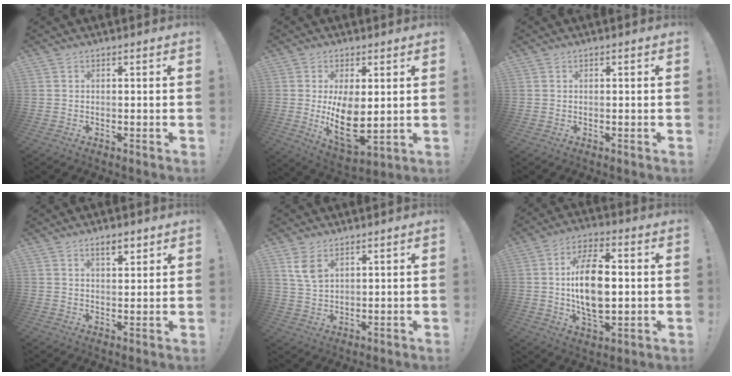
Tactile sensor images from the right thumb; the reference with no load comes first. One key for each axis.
{"total": 12.9, "fx": 0.8, "fy": 6.7, "fz": 11.0, "tx": -0.182, "ty": -0.032, "tz": 0.019}
{"total": 0.0}
{"total": 4.5, "fx": 3.1, "fy": 1.8, "fz": 2.7, "tx": -0.029, "ty": -0.017, "tz": 0.049}
{"total": 6.5, "fx": 3.5, "fy": 3.6, "fz": 4.1, "tx": -0.070, "ty": -0.019, "tz": 0.064}
{"total": 15.8, "fx": 0.8, "fy": 8.5, "fz": 13.2, "tx": -0.232, "ty": -0.003, "tz": 0.007}